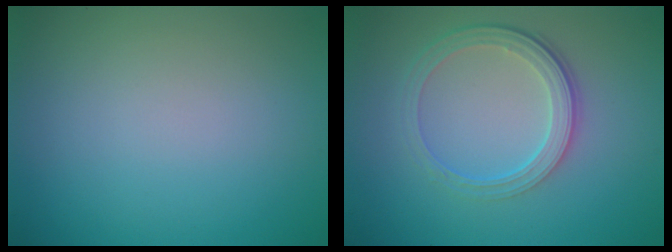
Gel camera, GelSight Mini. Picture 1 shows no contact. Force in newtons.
{"total": 4.0, "press": 2.9, "slide": 2.8}